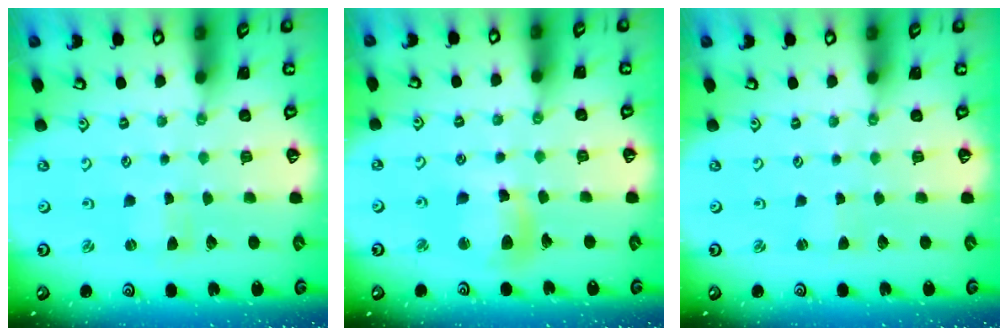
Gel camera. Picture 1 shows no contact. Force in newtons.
{"total": 11.1, "press": 11.0, "slide": 1.2}
{"total": 0.0}